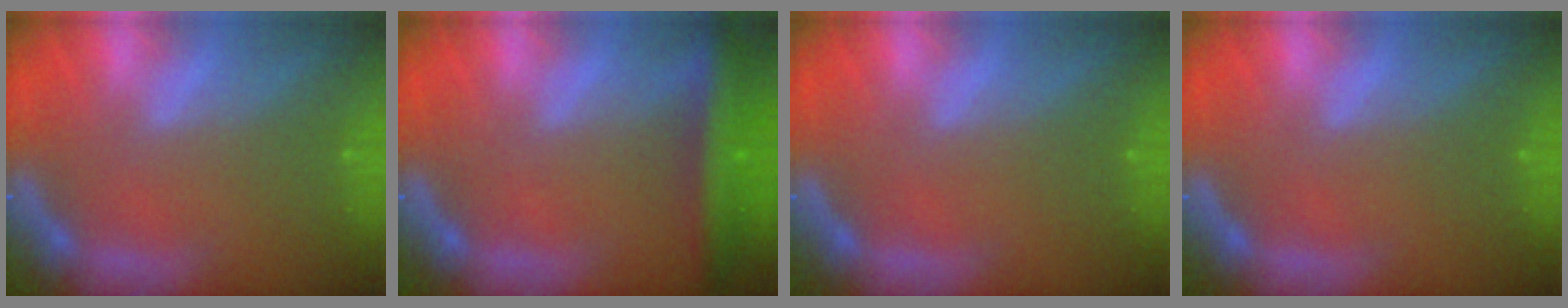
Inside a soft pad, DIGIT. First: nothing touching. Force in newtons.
{"total": 6.0}
{"total": 0.0}
{"total": 0.0}